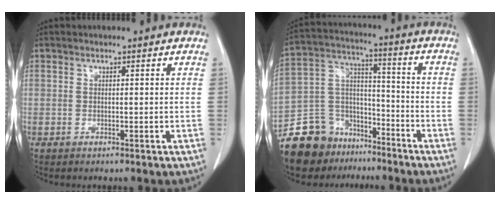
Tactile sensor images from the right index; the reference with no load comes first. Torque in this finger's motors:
{"motor_torque": [-0.07, -0.31, -0.52, -0.21]}